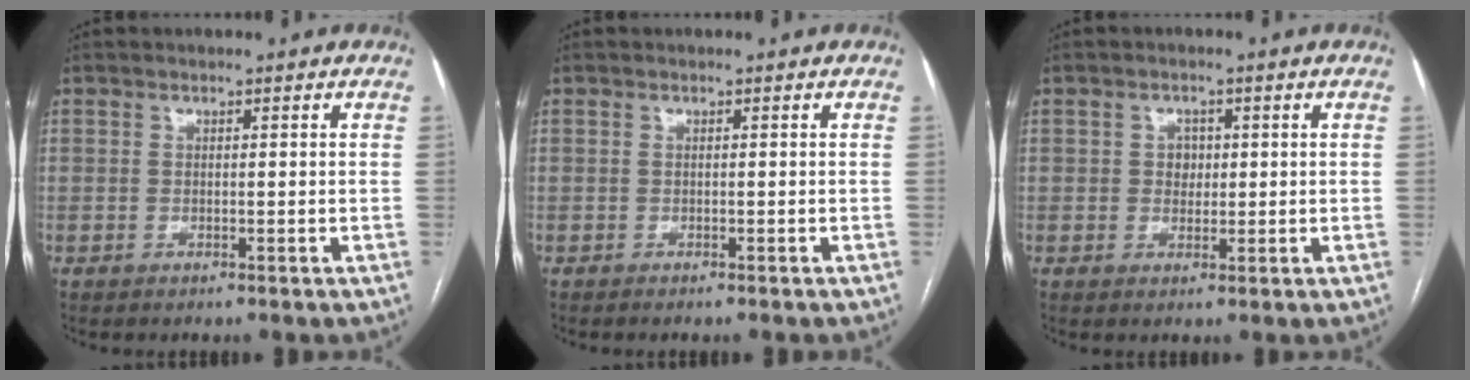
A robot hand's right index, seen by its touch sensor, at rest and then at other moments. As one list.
[{"total": 1.1, "force": [-0.9, 0.0, 0.6], "torque": [-0.003, 0.001, -0.011]}, {"total": 2.4, "force": [0.3, 2.0, 1.3], "torque": [-0.017, 0.004, 0.005]}]